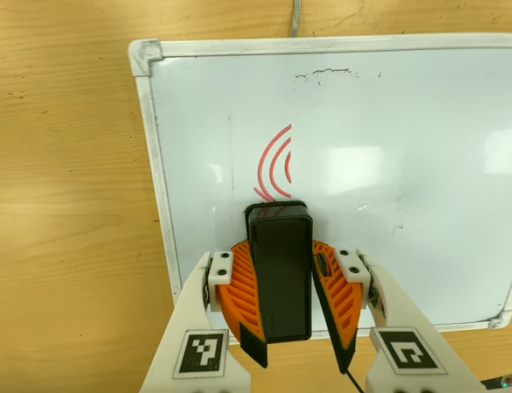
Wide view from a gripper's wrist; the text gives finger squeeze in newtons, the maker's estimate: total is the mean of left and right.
{"total": 10.7, "left": 10.7, "right": 10.8}